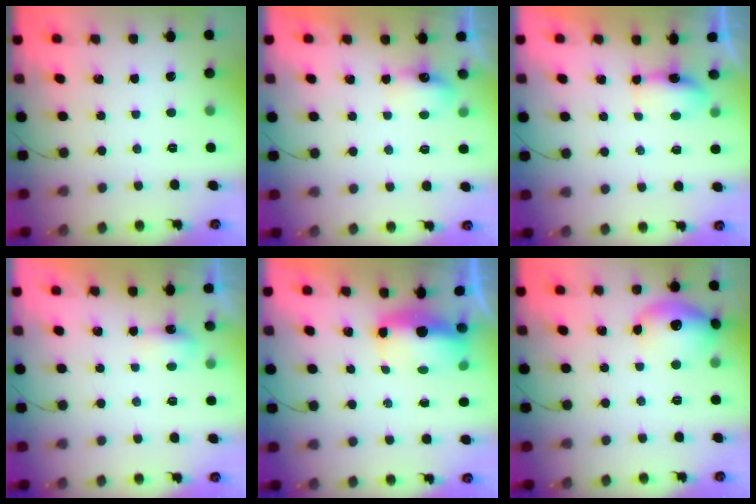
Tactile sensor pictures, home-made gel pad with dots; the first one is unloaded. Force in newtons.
{"total": 5.3, "press": 5.2, "slide": 1.1}
{"total": 6.0, "press": 5.1, "slide": 3.2}
{"total": 11.2, "press": 4.2, "slide": 10.3}
{"total": 7.1, "press": 6.5, "slide": 2.7}
{"total": 12.5, "press": 12.4, "slide": 1.4}